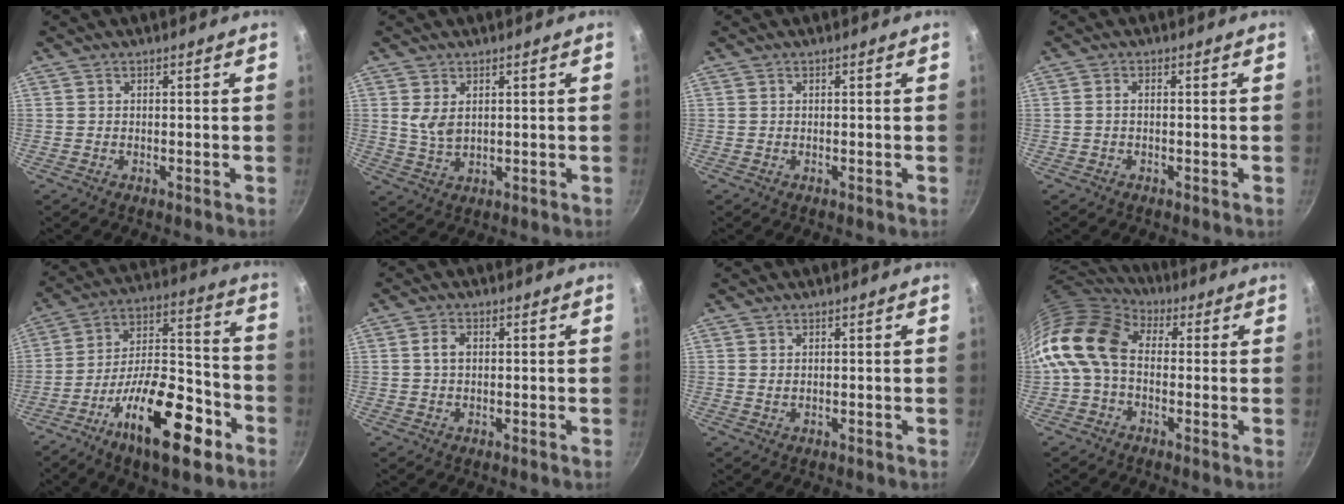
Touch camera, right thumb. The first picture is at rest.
{"total": 4.2, "force": [1.3, 2.5, 3.2], "torque": [-0.057, -0.012, 0.031]}
{"total": 0.0}
{"total": 1.3, "force": [-0.2, 0.7, 1.1], "torque": [-0.029, 0.008, -0.006]}
{"total": 21.7, "force": [-11.0, 8.4, 16.8], "torque": [-0.240, 0.067, -0.187]}
{"total": 2.6, "force": [0.4, 1.8, 1.9], "torque": [-0.030, 0.004, 0.007]}
{"total": 0.6, "force": [0.3, 0.3, 0.4], "torque": [-0.007, -0.002, 0.005]}
{"total": 14.8, "force": [-0.1, 10.6, 10.3], "torque": [-0.187, 0.029, -0.023]}